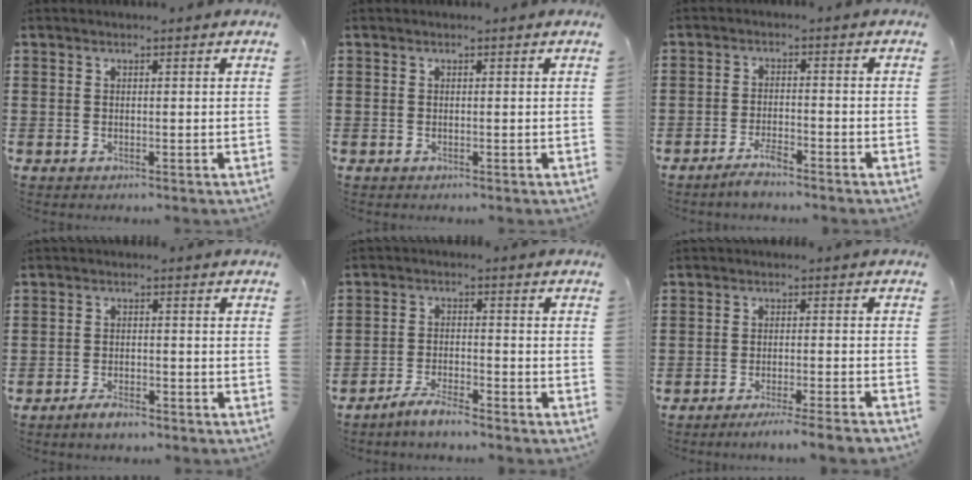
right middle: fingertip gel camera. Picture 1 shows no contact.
{"total": 0.0}
{"total": 2.9, "force": [-2.5, 0.2, 1.5], "torque": [-0.034, 0.001, -0.048]}
{"total": 2.7, "force": [-2.3, 0.8, 1.1], "torque": [-0.020, 0.005, -0.043]}
{"total": 3.9, "force": [-3.7, 0.3, 1.5], "torque": [-0.033, 0.005, -0.074]}
{"total": 3.5, "force": [-3.3, -0.4, 1.2], "torque": [-0.019, -0.004, -0.065]}